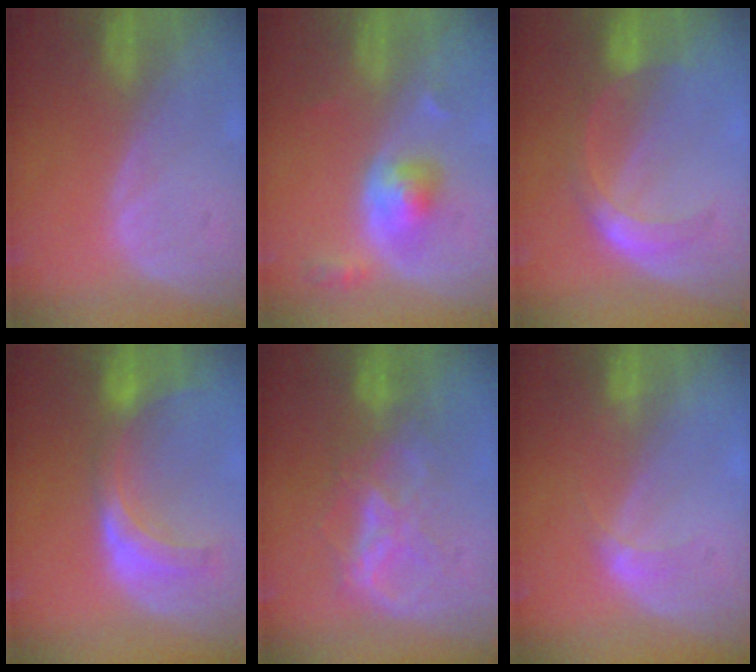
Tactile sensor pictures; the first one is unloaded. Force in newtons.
{"total": 5.2, "press": 4.9, "slide": 1.9}
{"total": 5.7, "press": 5.0, "slide": 2.7}
{"total": 7.5, "press": 6.8, "slide": 3.0}
{"total": 6.4, "press": 6.4, "slide": 0.7}
{"total": 1.7, "press": 1.7, "slide": 0.2}